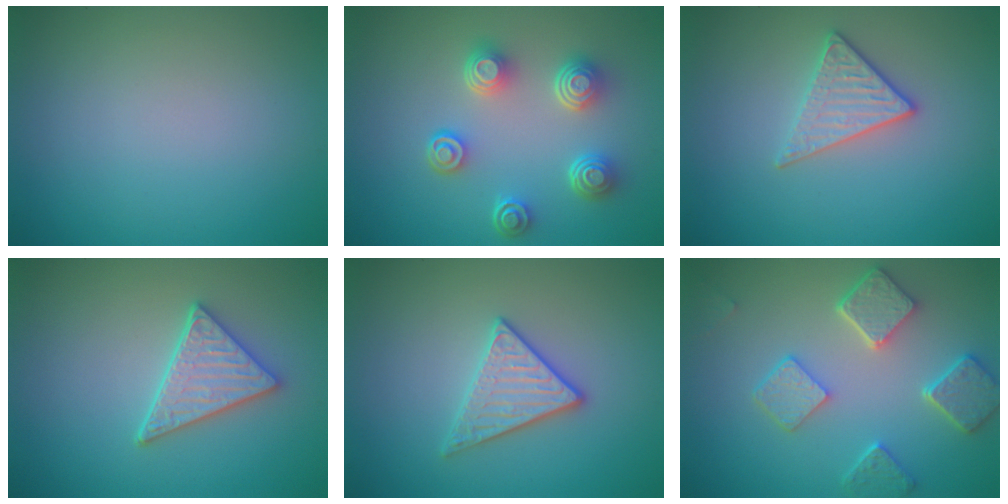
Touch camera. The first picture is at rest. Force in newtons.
{"total": 4.7, "press": 3.6, "slide": 3.1}
{"total": 2.7, "press": 2.5, "slide": 1.1}
{"total": 3.7, "press": 3.3, "slide": 1.7}
{"total": 2.9, "press": 2.8, "slide": 0.7}
{"total": 5.5, "press": 4.4, "slide": 3.4}